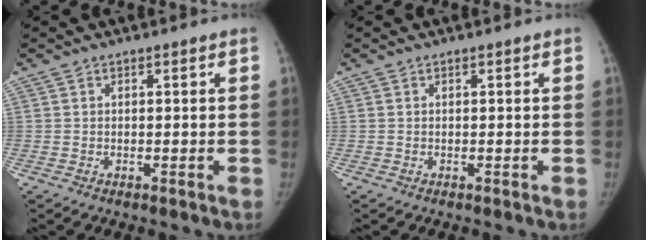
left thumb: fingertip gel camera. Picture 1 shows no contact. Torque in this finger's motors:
{"motor_torque": [0.00, 0.00, 0.26, -0.06, 0.00]}